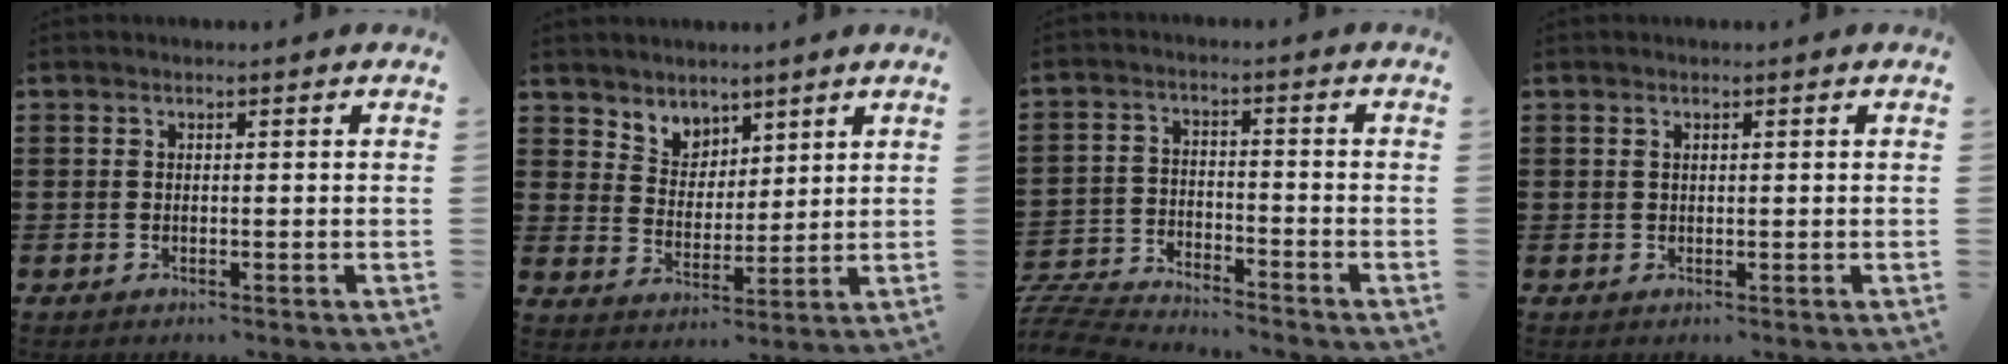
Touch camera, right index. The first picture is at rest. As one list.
[{"total": 4.7, "force": [3.7, 2.8, -0.5], "torque": [-0.014, -0.008, 0.068]}, {"total": 5.7, "force": [-5.7, 0.3, 0.3], "torque": [-0.033, -0.001, -0.121]}, {"total": 0.6, "force": [0.2, 0.3, 0.4], "torque": [-0.009, 0.001, 0.005]}]